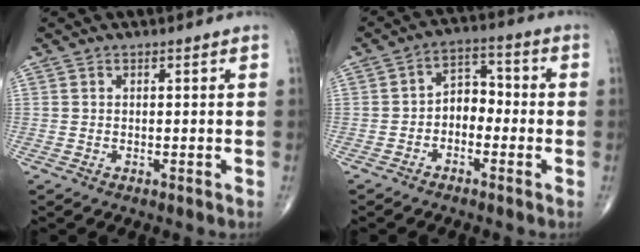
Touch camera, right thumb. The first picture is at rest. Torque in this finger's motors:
{"motor_torque": [-0.05, -0.24, 0.24, 0.13, 0.08]}